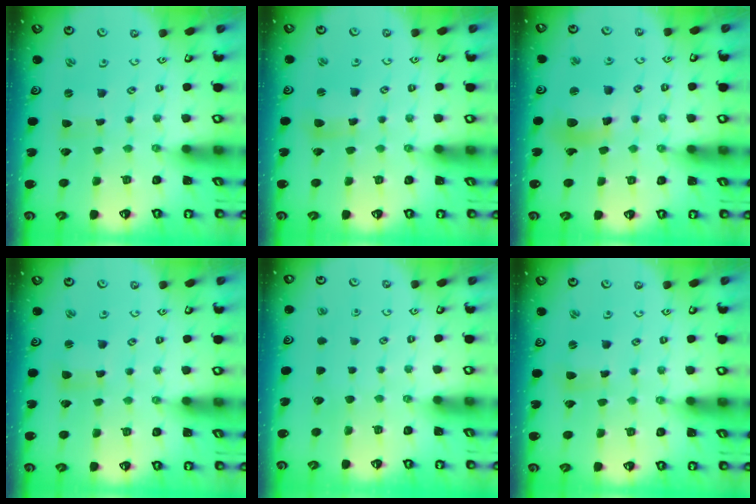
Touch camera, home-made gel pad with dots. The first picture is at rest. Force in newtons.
{"total": 4.2, "press": 4.2, "slide": 0.5}
{"total": 11.6, "press": 11.5, "slide": 1.5}
{"total": 2.2, "press": 2.2, "slide": 0.3}
{"total": 0.0}
{"total": 1.8, "press": 1.8, "slide": 0.2}